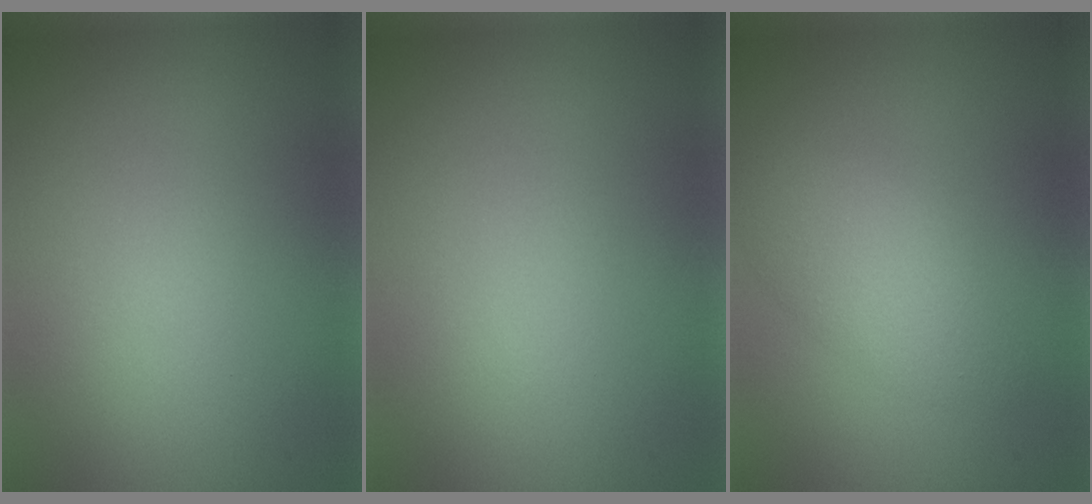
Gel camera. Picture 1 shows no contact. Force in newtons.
{"total": 0.0}
{"total": 2.9, "press": 2.9, "slide": 0.1}